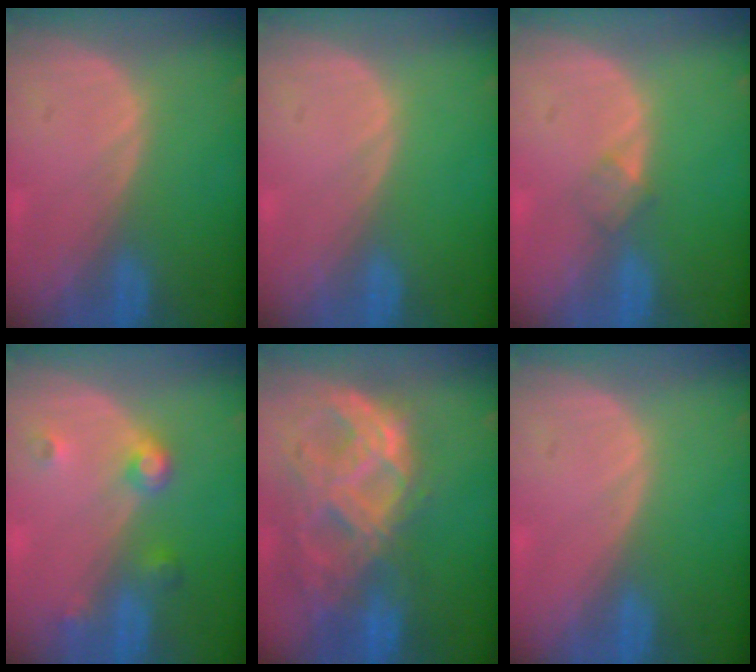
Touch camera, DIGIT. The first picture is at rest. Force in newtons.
{"total": 0.0}
{"total": 1.8, "press": 1.8, "slide": 0.2}
{"total": 3.8, "press": 3.5, "slide": 1.5}
{"total": 11.4, "press": 9.6, "slide": 6.2}
{"total": 0.0}